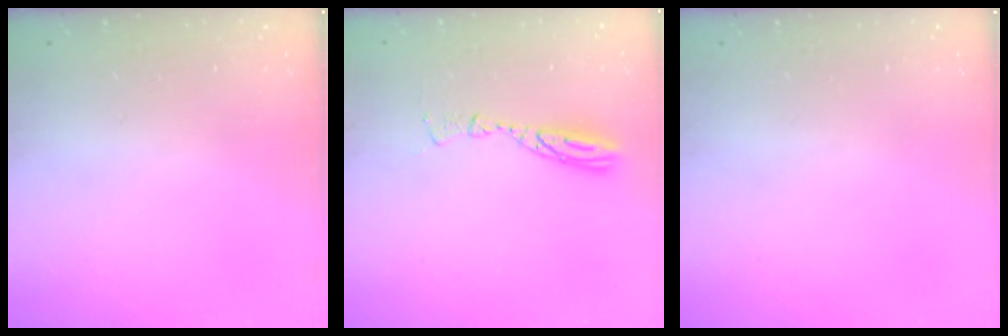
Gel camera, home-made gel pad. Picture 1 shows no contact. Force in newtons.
{"total": 8.0, "press": 8.0, "slide": 0.7}
{"total": 0.0}